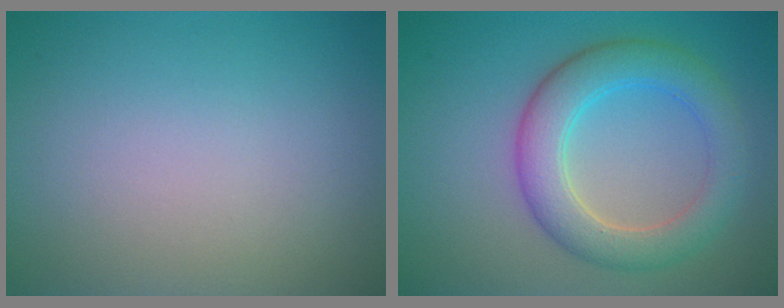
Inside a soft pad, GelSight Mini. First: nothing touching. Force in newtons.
{"total": 5.5, "press": 5.5, "slide": 0.1}